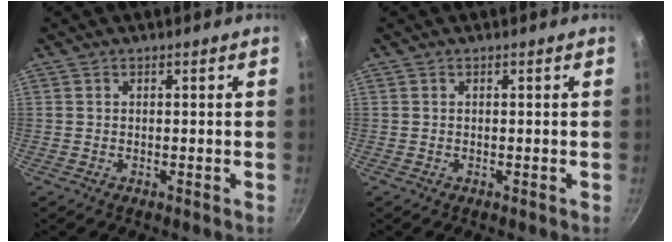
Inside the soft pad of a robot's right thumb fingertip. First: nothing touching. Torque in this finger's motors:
{"motor_torque": [0.00, 0.00, 0.07, 0.35, 0.01]}